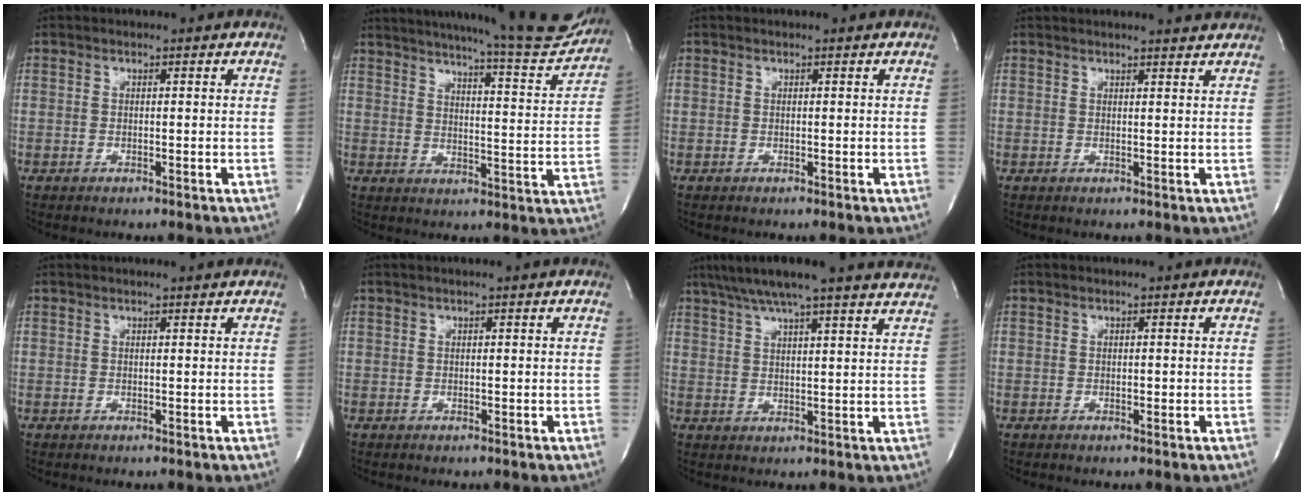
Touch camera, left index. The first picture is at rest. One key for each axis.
{"total": 20.8, "fx": 19.1, "fy": 1.1, "fz": 8.2, "tx": -0.123, "ty": -0.056, "tz": 0.237}
{"total": 0.0}
{"total": 4.7, "fx": 4.6, "fy": 0.1, "fz": 0.9, "tx": -0.018, "ty": 0.007, "tz": 0.046}
{"total": 1.5, "fx": 1.5, "fy": -0.1, "fz": 0.3, "tx": -0.010, "ty": 0.002, "tz": 0.017}
{"total": 0.8, "fx": 0.6, "fy": -0.2, "fz": 0.4, "tx": -0.011, "ty": 0.006, "tz": 0.015}
{"total": 20.1, "fx": 17.8, "fy": 0.7, "fz": 9.3, "tx": -0.156, "ty": 0.013, "tz": 0.227}
{"total": 0.0}